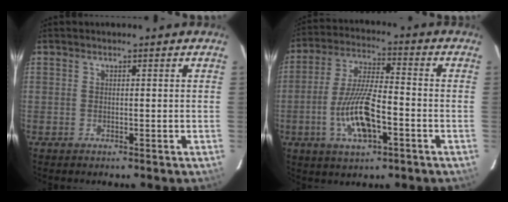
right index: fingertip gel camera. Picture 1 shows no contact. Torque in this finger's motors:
{"motor_torque": [1.18, -0.78, 0.27, 0.16]}